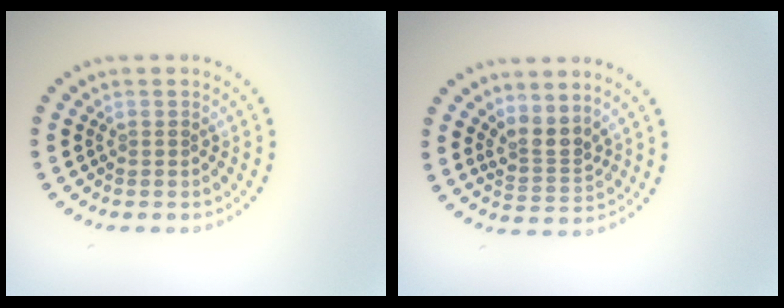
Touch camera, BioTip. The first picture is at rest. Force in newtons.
{"total": 2.7, "press": 1.9, "slide": 1.9}